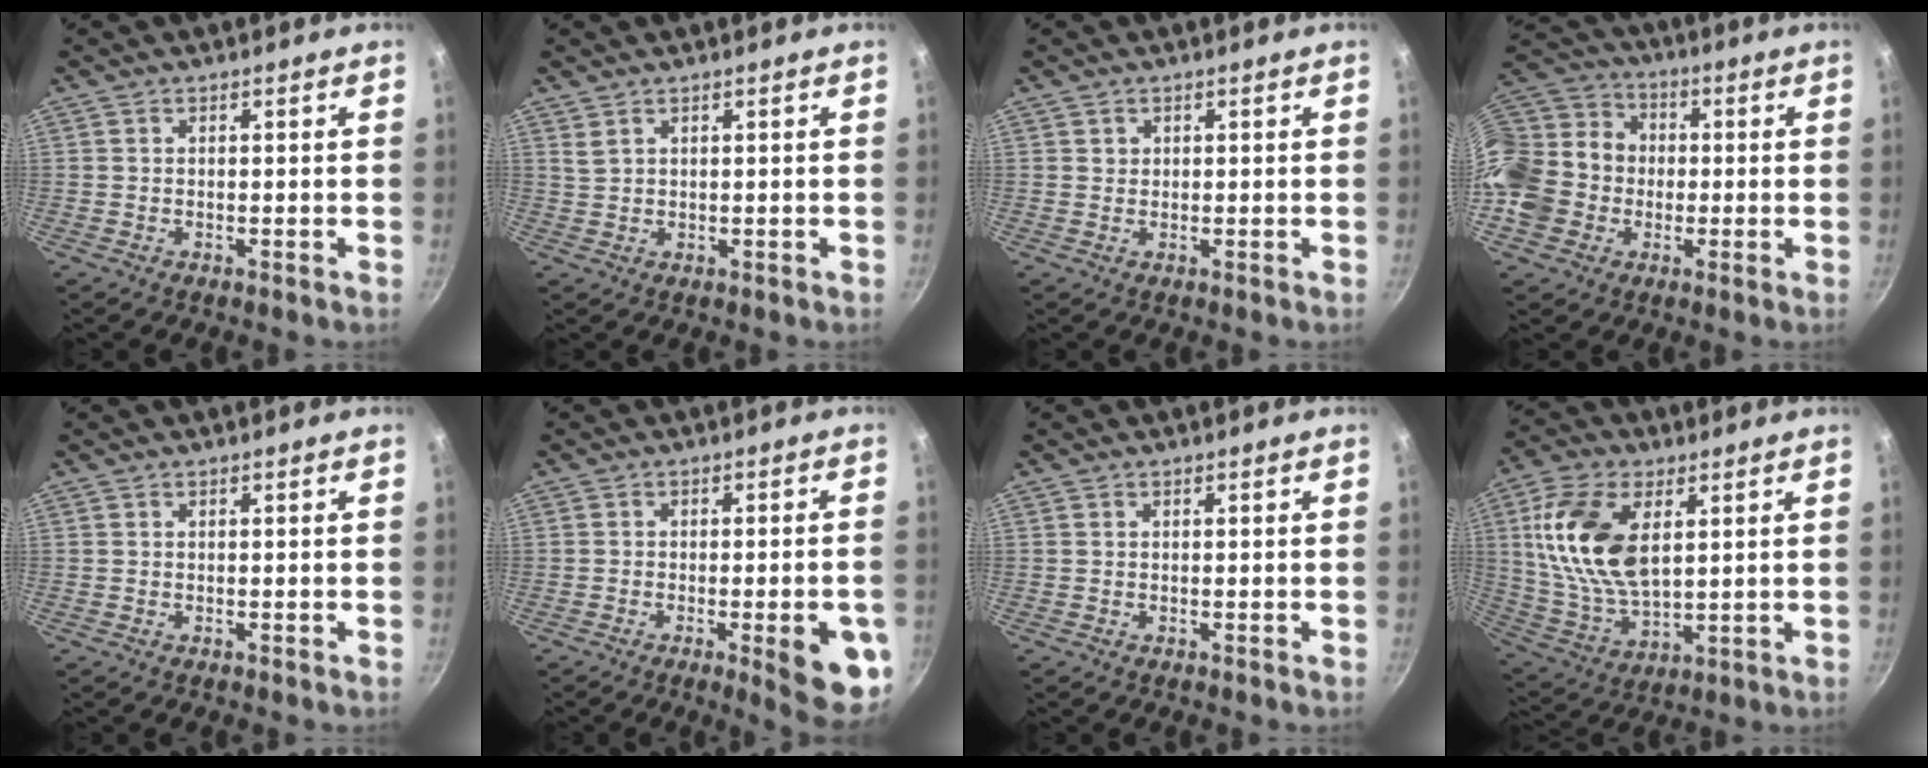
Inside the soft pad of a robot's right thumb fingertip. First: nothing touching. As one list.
[{"total": 1.6, "force": [1.1, 0.8, 0.7], "torque": [-0.011, -0.006, 0.026]}, {"total": 1.0, "force": [0.4, 0.9, 0.1], "torque": [0.005, 0.004, 0.006]}, {"total": 18.0, "force": [-2.4, 15.6, 8.7], "torque": [-0.163, 0.048, -0.045]}, {"total": 0.0}, {"total": 11.0, "force": [-3.6, 2.9, 10.0], "torque": [-0.096, 0.013, -0.041]}, {"total": 0.0}, {"total": 17.3, "force": [4.4, 9.7, 13.6], "torque": [-0.255, -0.011, 0.096]}]